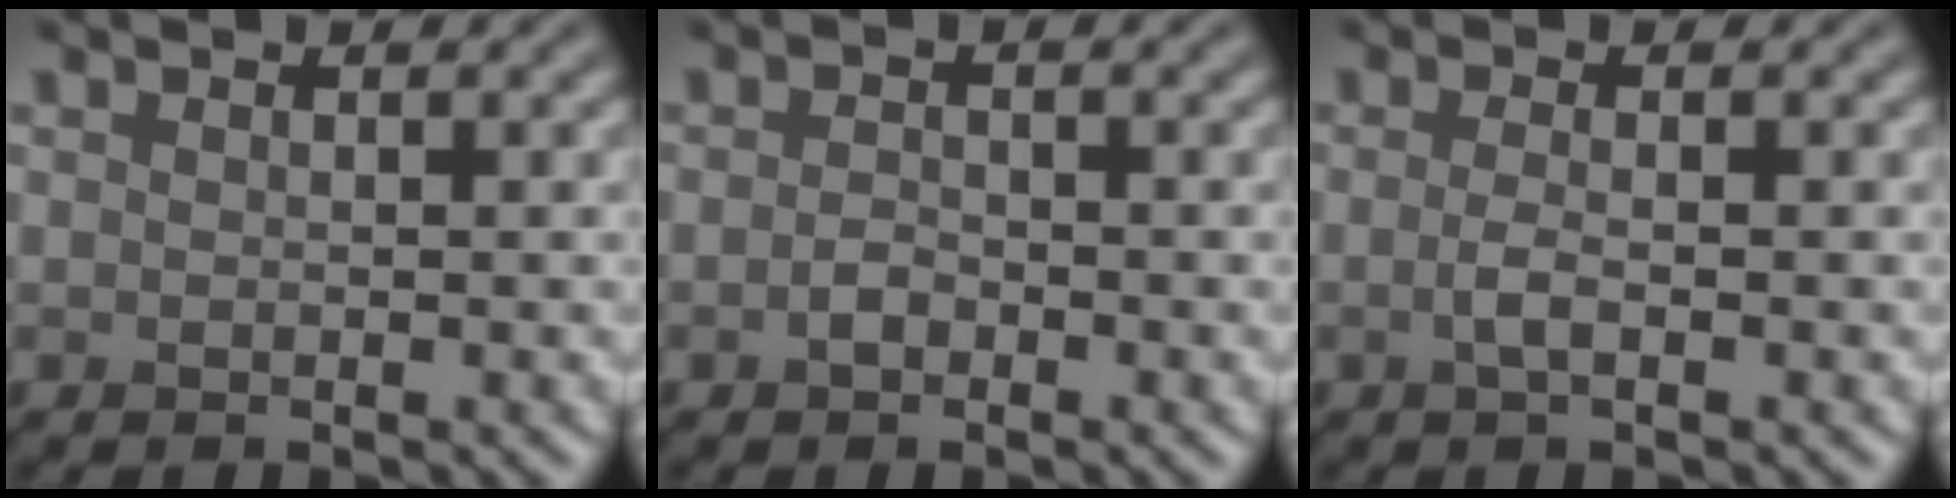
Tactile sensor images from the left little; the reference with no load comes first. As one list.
[{"total": 1.1, "force": [-0.6, 0.7, 0.7], "torque": [-0.017, 0.000, -0.013]}, {"total": 1.6, "force": [-0.3, 0.4, 1.4], "torque": [-0.030, 0.000, -0.011]}]